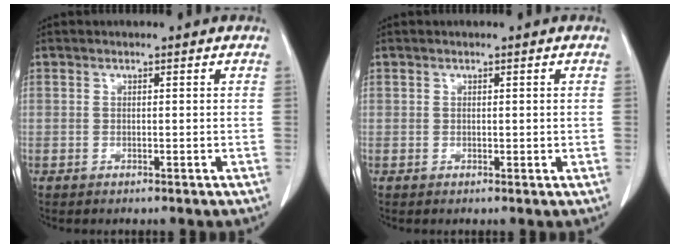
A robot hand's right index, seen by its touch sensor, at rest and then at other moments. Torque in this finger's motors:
{"motor_torque": [0.12, 0.02, -0.02, -0.01]}